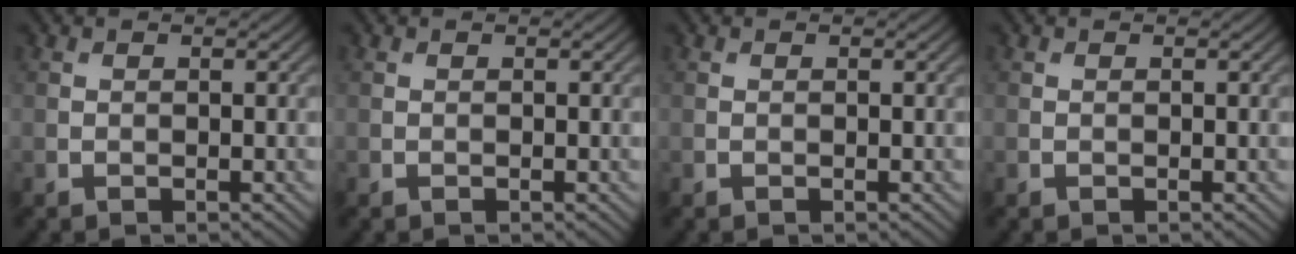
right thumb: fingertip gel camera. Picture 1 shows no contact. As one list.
[{"total": 0.0}, {"total": 0.0}, {"total": 0.0}]